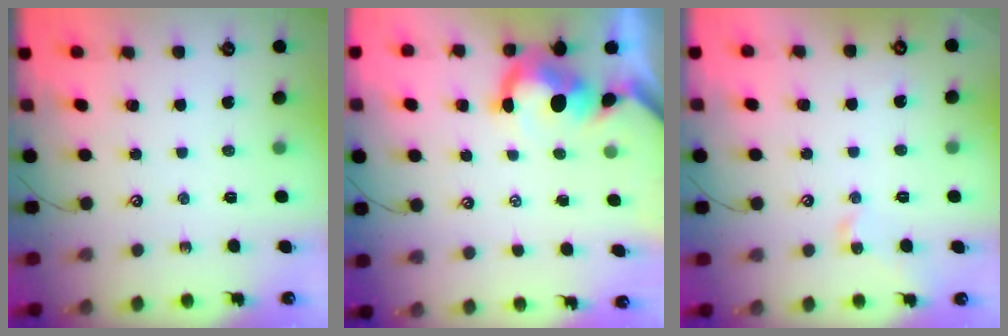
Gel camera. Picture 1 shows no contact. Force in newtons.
{"total": 3.5, "press": 3.3, "slide": 1.1}
{"total": 1.6, "press": 1.5, "slide": 0.4}